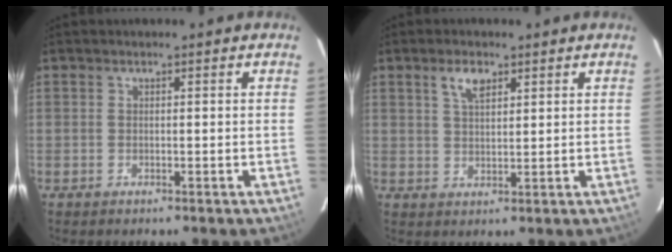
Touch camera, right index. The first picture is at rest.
{"total": 4.1, "force": [2.3, 1.9, 2.8], "torque": [-0.049, 0.007, 0.044]}